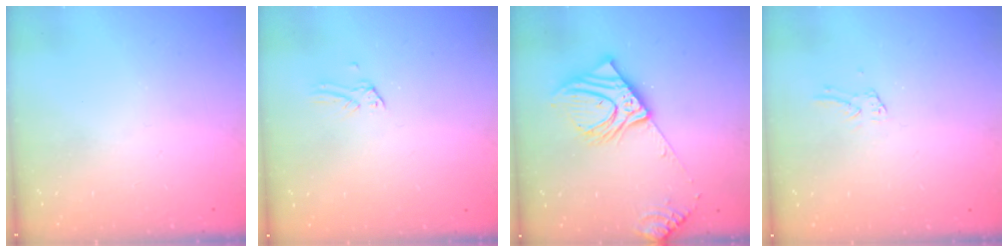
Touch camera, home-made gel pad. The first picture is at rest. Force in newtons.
{"total": 0.0}
{"total": 17.4, "press": 17.1, "slide": 3.3}
{"total": 1.9, "press": 1.9, "slide": 0.1}